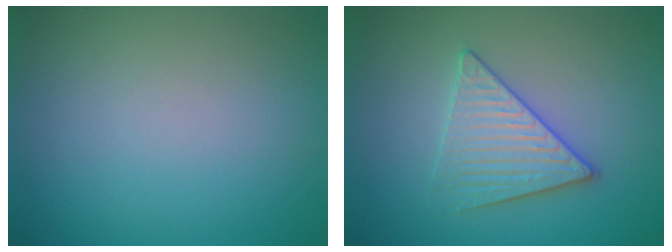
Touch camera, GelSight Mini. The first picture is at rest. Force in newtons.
{"total": 3.6, "press": 3.4, "slide": 1.3}